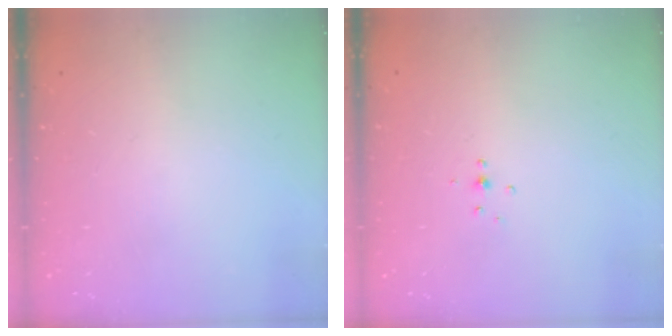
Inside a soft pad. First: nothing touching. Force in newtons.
{"total": 3.0, "press": 2.9, "slide": 0.8}